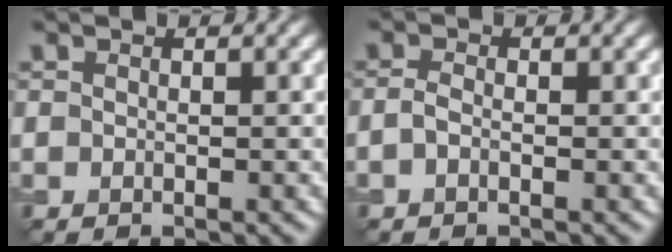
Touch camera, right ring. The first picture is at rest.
{"total": 1.0, "force": [-0.4, 0.5, 0.8], "torque": [-0.020, 0.000, -0.012]}